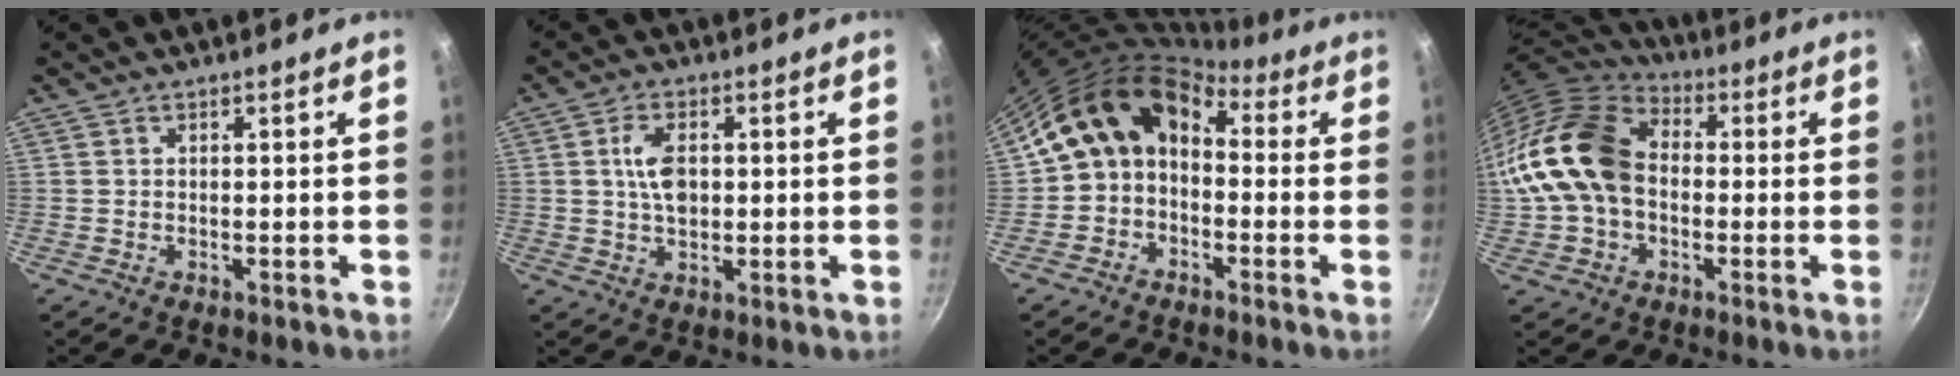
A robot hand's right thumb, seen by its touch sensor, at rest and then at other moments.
{"total": 6.3, "force": [0.9, 3.6, 5.0], "torque": [-0.083, 0.002, 0.013]}
{"total": 12.1, "force": [0.2, 9.1, 8.0], "torque": [-0.114, 0.045, -0.019]}
{"total": 17.5, "force": [-0.6, 12.8, 12.0], "torque": [-0.212, 0.040, -0.024]}